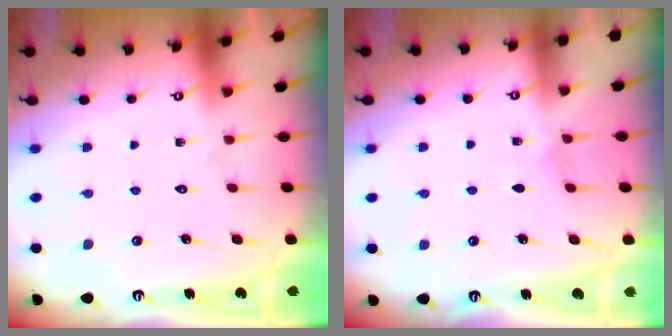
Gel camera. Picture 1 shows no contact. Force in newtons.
{"total": 2.9, "press": 2.9, "slide": 0.4}